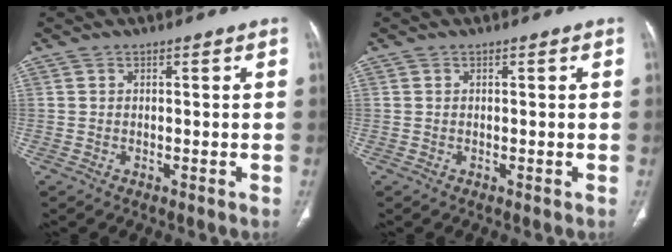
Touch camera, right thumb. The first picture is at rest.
{"total": 0.0}